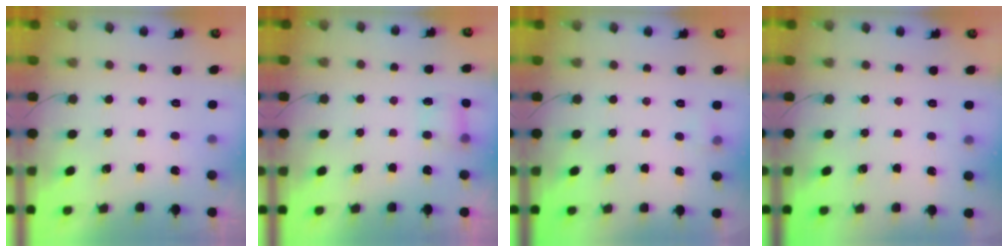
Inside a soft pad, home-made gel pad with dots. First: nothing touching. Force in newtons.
{"total": 3.9, "press": 3.7, "slide": 1.2}
{"total": 7.7, "press": 3.2, "slide": 7.0}
{"total": 3.4, "press": 2.1, "slide": 2.7}